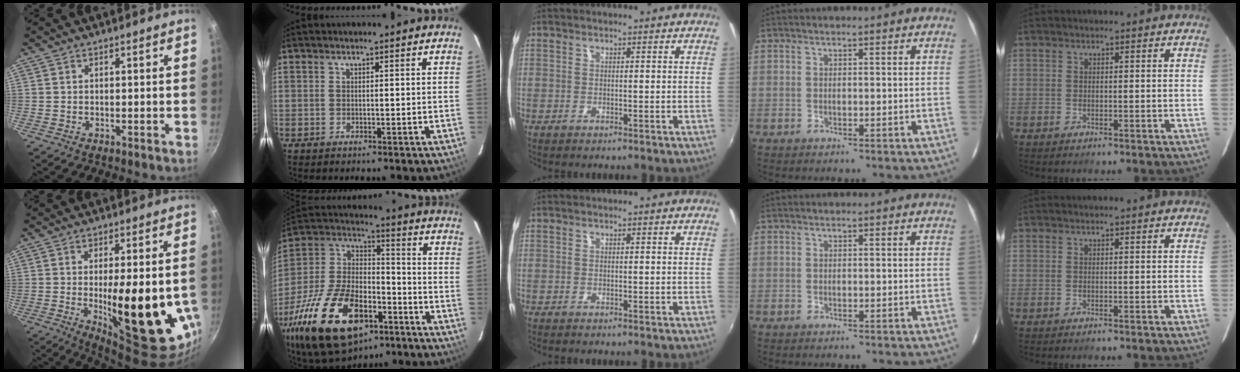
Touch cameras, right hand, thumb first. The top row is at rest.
{"thumb": {"total": 20.7, "force": [-2.7, 6.9, 19.3], "torque": [-0.253, -0.021, -0.026]}, "index": {"total": 28.6, "force": [-14.8, 14.8, 19.5], "torque": [-0.406, -0.012, -0.244]}}